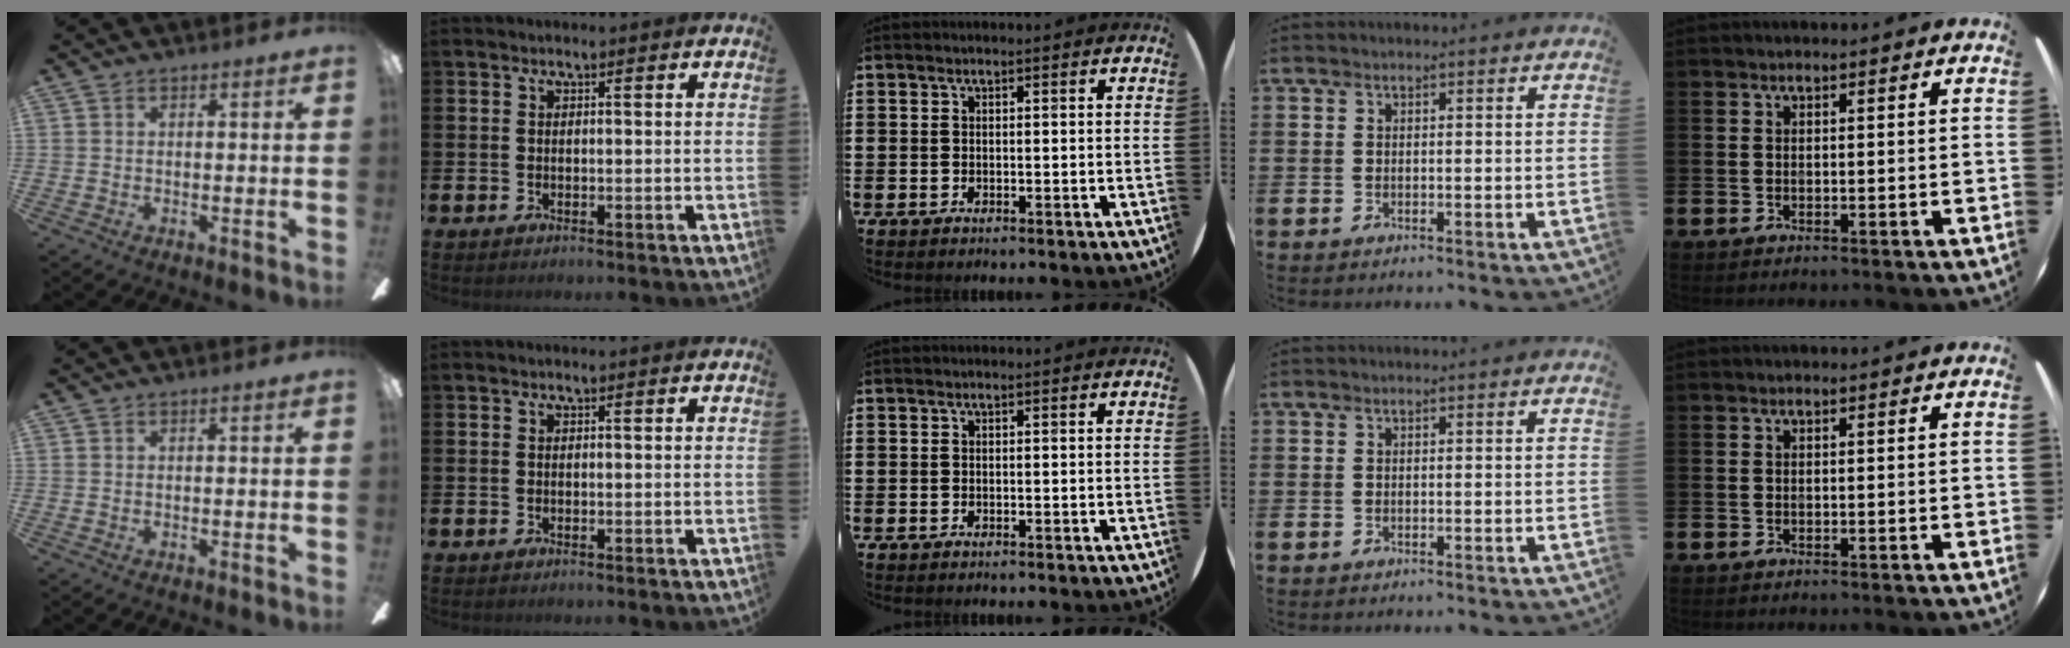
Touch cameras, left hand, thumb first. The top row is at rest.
{}